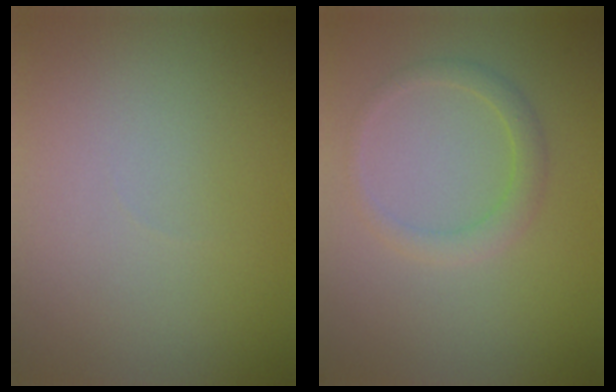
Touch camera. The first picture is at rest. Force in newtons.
{"total": 1.8, "press": 1.8, "slide": 0.0}